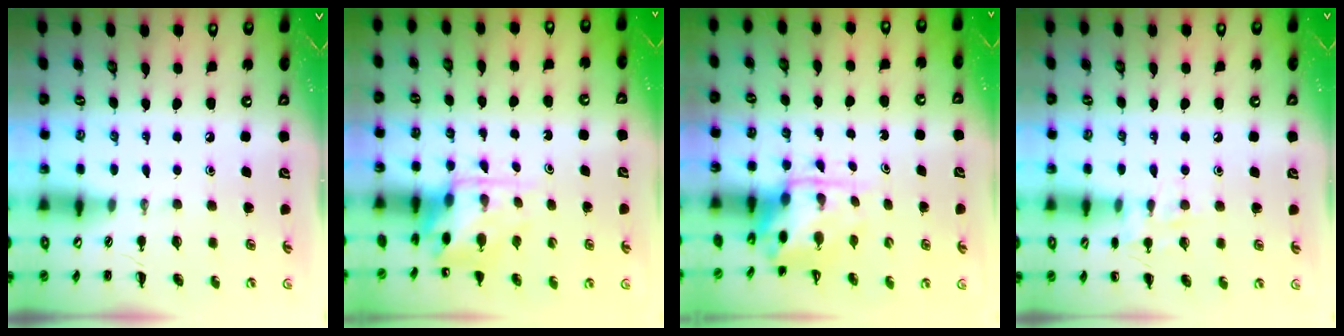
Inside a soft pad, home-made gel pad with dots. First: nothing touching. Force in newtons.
{"total": 5.0, "press": 4.9, "slide": 1.0}
{"total": 3.5, "press": 3.4, "slide": 0.7}
{"total": 7.4, "press": 7.4, "slide": 0.9}